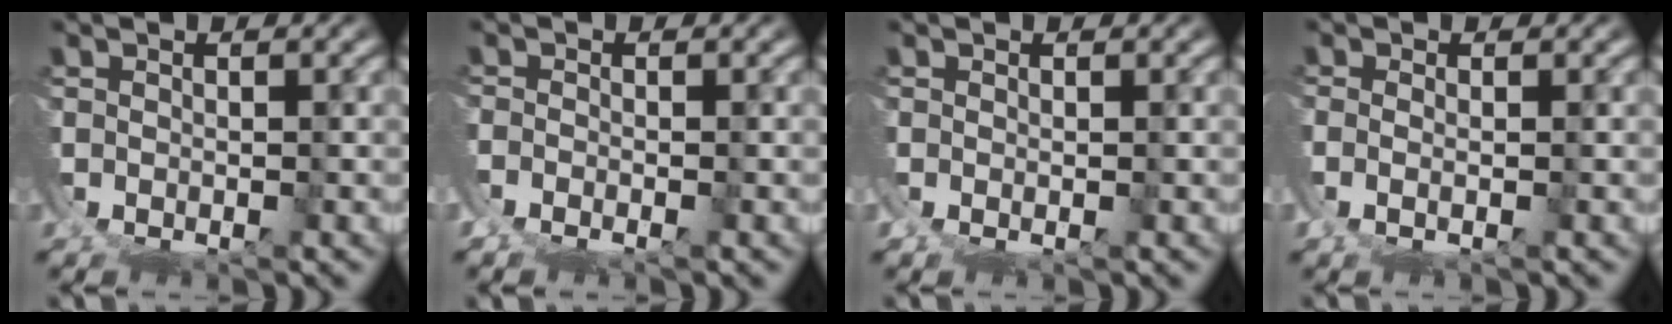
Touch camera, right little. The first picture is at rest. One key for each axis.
{"total": 2.7, "fx": -1.7, "fy": 1.9, "fz": 0.9, "tx": -0.028, "ty": -0.005, "tz": -0.035}
{"total": 1.0, "fx": 0.1, "fy": 0.8, "fz": 0.7, "tx": -0.019, "ty": 0.001, "tz": -0.001}
{"total": 1.4, "fx": -0.5, "fy": 0.5, "fz": 1.2, "tx": -0.032, "ty": -0.009, "tz": -0.008}